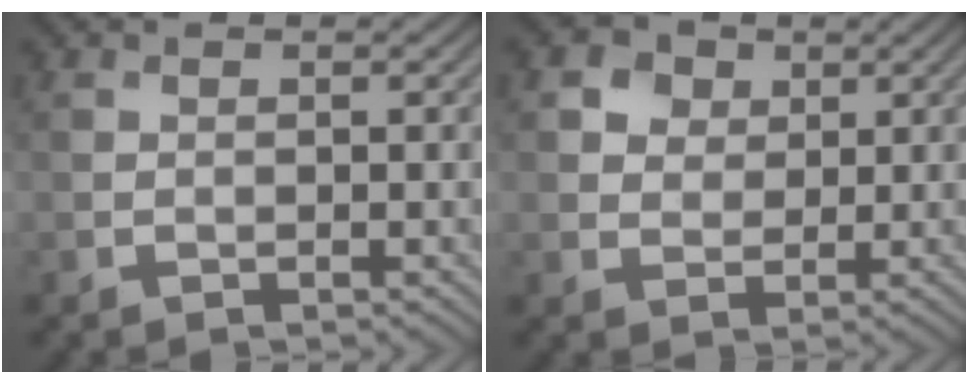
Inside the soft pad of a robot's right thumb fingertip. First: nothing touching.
{"total": 4.4, "force": [2.1, 3.3, 1.8], "torque": [-0.045, -0.005, 0.040]}